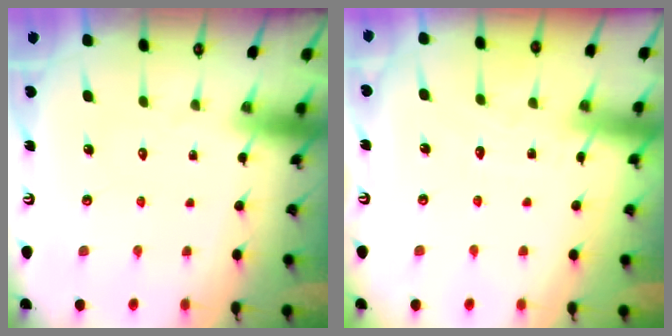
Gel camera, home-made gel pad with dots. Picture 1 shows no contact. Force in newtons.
{"total": 2.5, "press": 2.5, "slide": 0.4}